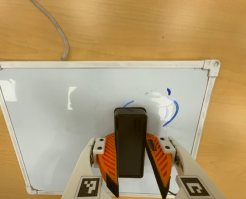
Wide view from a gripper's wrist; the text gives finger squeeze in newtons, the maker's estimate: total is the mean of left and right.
{"total": 9.3, "left": 10.8, "right": 7.8}